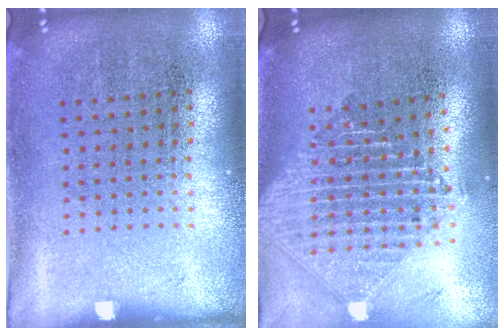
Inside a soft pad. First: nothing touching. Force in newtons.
{"total": 2.4, "press": 1.9, "slide": 1.5}